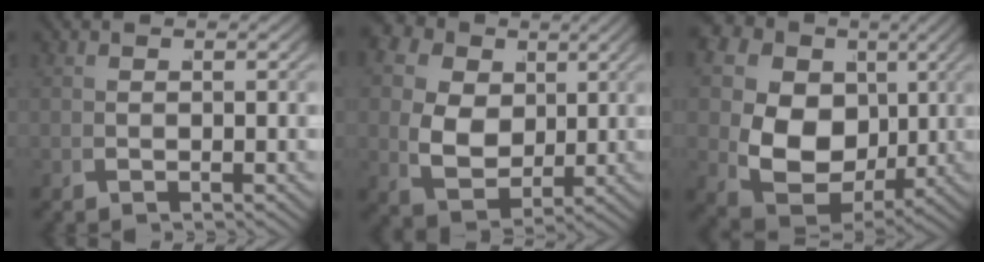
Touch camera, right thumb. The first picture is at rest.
{"total": 10.7, "force": [1.7, 8.4, 6.4], "torque": [-0.144, -0.039, 0.037]}
{"total": 16.2, "force": [1.6, 12.8, 9.9], "torque": [-0.205, -0.047, 0.033]}